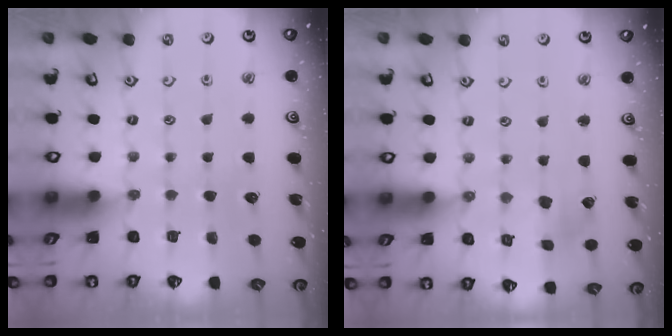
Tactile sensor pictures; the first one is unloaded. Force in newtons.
{"total": 2.6, "press": 2.6, "slide": 0.4}